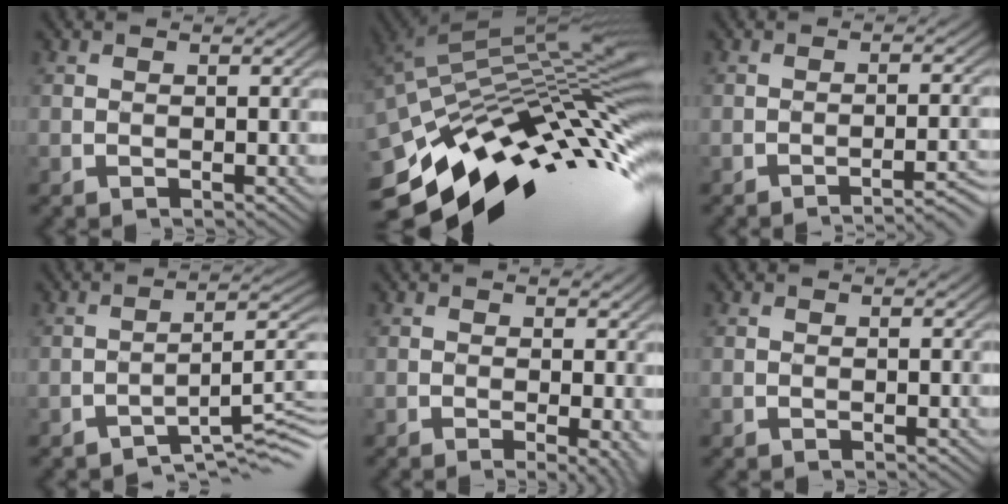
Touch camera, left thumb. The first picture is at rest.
{"total": 15.5, "force": [-5.9, 5.7, 13.2], "torque": [-0.246, 0.004, -0.112]}
{"total": 4.9, "force": [-3.3, 0.8, 3.5], "torque": [-0.047, 0.015, -0.052]}
{"total": 6.6, "force": [-4.2, 1.5, 4.9], "torque": [-0.064, 0.009, -0.070]}
{"total": 2.9, "force": [-0.4, 0.6, 2.8], "torque": [-0.039, -0.002, -0.008]}
{"total": 0.0}